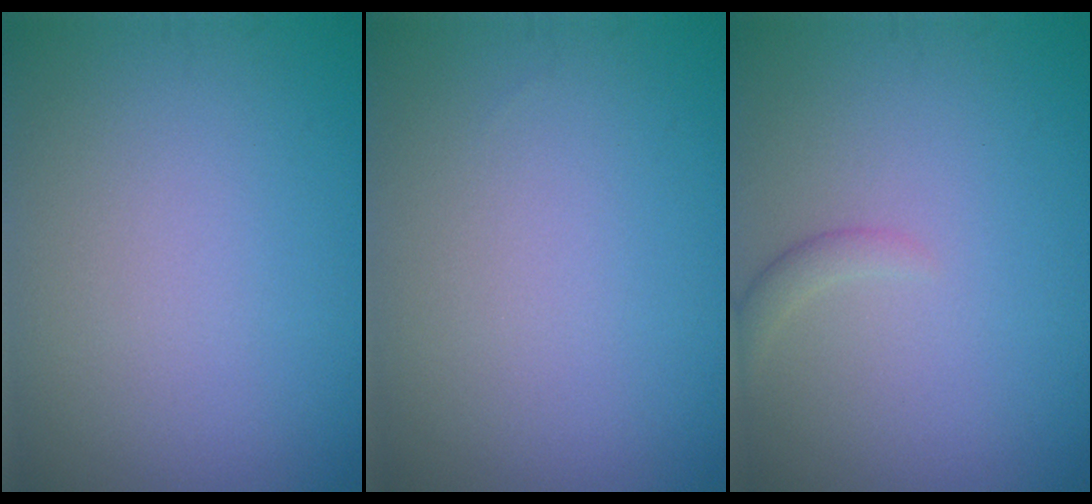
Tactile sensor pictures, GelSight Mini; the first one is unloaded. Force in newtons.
{"total": 0.0}
{"total": 1.1, "press": 1.1, "slide": 0.2}